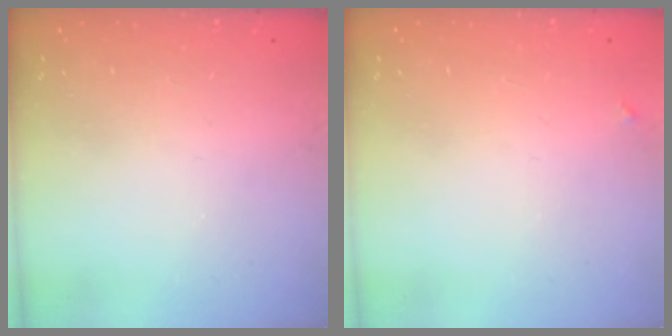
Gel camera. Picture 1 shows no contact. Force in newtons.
{"total": 3.3, "press": 3.3, "slide": 0.4}